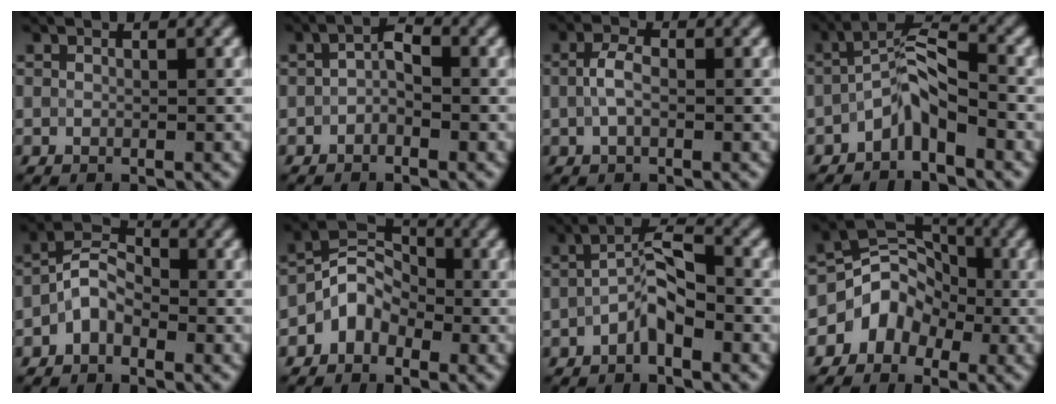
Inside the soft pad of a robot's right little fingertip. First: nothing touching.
{"total": 2.0, "force": [-0.7, 1.0, 1.5], "torque": [-0.028, 0.007, -0.016]}
{"total": 2.5, "force": [0.0, 1.4, 2.0], "torque": [-0.046, 0.005, -0.005]}
{"total": 4.1, "force": [-2.0, 1.4, 3.3], "torque": [-0.062, 0.019, -0.046]}
{"total": 3.5, "force": [-1.4, 2.2, 2.2], "torque": [-0.040, 0.013, -0.035]}
{"total": 3.9, "force": [-1.8, 2.8, 2.0], "torque": [-0.026, 0.012, -0.044]}
{"total": 3.8, "force": [-1.5, 1.4, 3.2], "torque": [-0.056, 0.013, -0.033]}
{"total": 5.0, "force": [-1.8, 4.1, 2.2], "torque": [-0.026, 0.007, -0.041]}